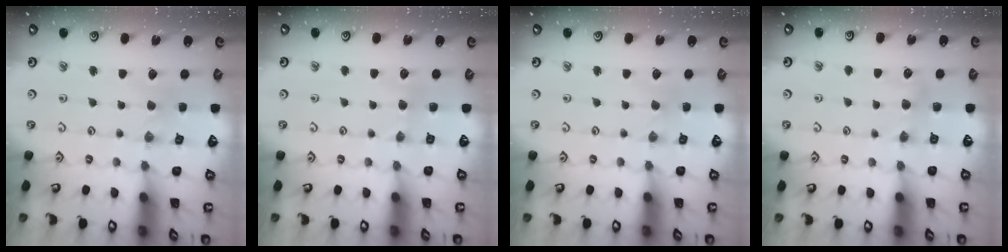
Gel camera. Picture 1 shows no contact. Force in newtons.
{"total": 3.1, "press": 3.1, "slide": 0.5}
{"total": 0.0}
{"total": 5.4, "press": 5.4, "slide": 0.5}